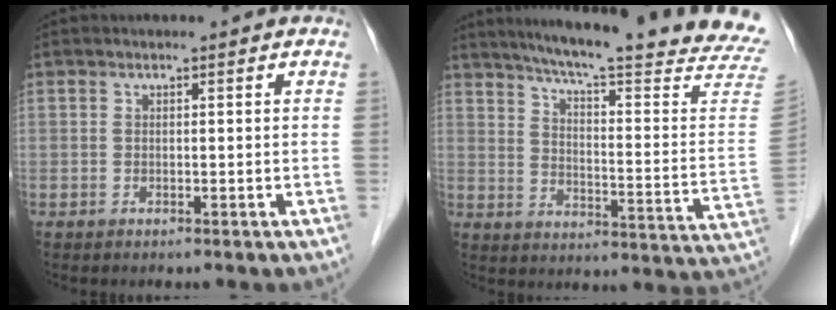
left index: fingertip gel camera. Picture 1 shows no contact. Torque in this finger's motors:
{"motor_torque": [-0.17, -0.39, 0.21, 0.07]}